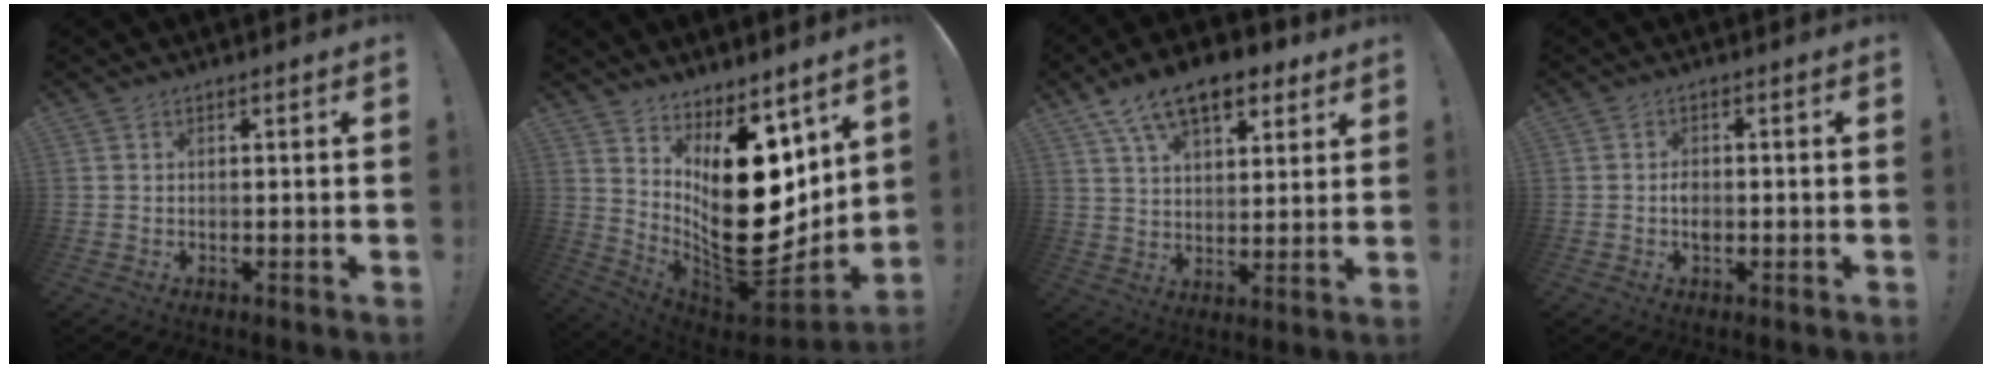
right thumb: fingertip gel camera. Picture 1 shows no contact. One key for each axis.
{"total": 23.9, "fx": 2.8, "fy": 12.9, "fz": 19.9, "tx": -0.299, "ty": -0.053, "tz": 0.068}
{"total": 14.0, "fx": 8.8, "fy": 7.0, "fz": 8.4, "tx": -0.139, "ty": -0.040, "tz": 0.158}
{"total": 2.5, "fx": -0.6, "fy": 1.7, "fz": 1.8, "tx": -0.016, "ty": 0.000, "tz": -0.013}